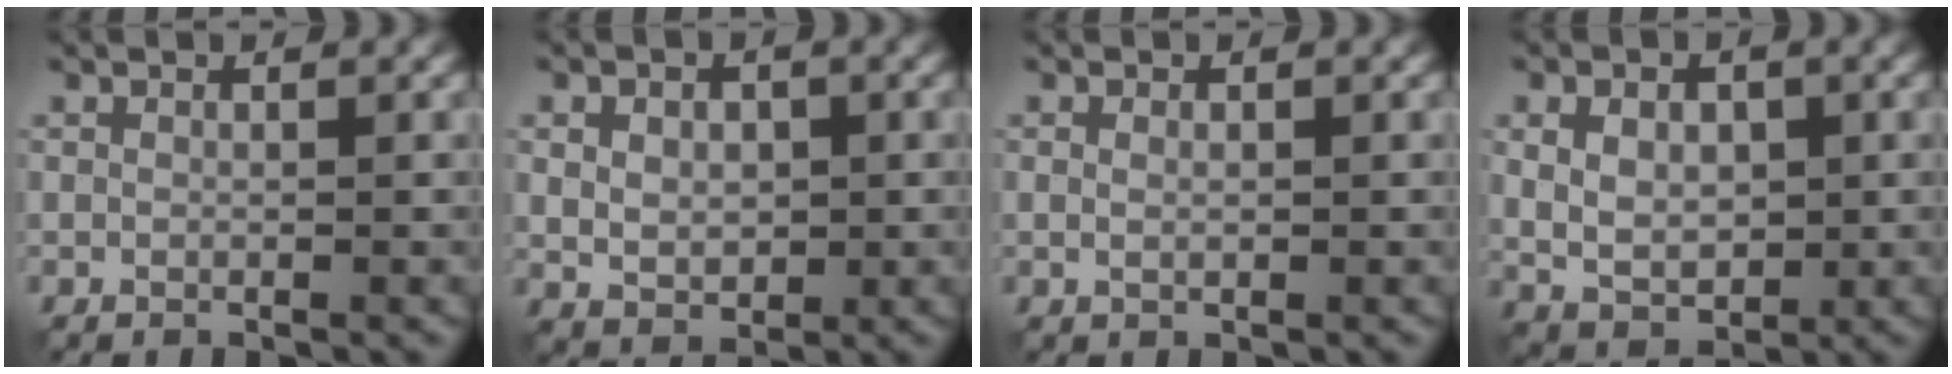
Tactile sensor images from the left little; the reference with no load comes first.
{"total": 3.3, "force": [0.3, 2.5, 2.2], "torque": [-0.038, -0.002, 0.006]}
{"total": 0.8, "force": [0.1, 0.4, 0.6], "torque": [-0.014, 0.000, 0.002]}
{"total": 4.5, "force": [0.3, 3.1, 3.2], "torque": [-0.058, -0.003, 0.011]}